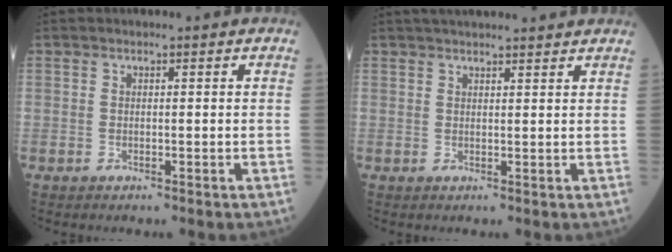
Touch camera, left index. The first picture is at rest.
{"total": 10.1, "force": [9.2, 0.9, 4.2], "torque": [-0.058, 0.033, 0.116]}